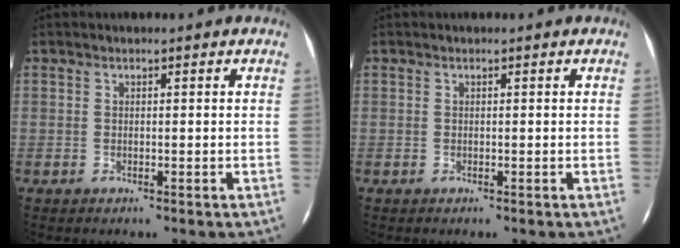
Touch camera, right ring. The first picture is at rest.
{"total": 0.0}